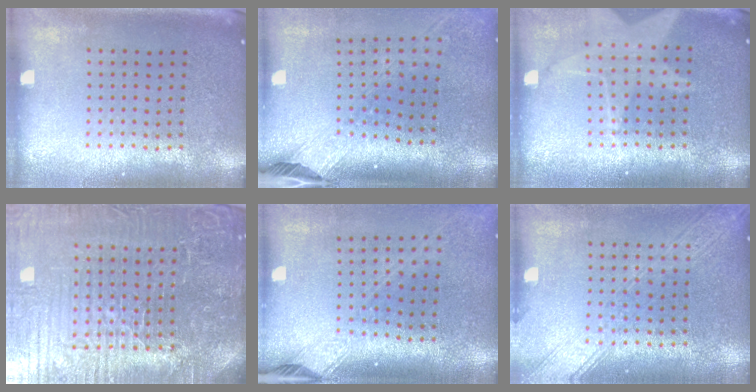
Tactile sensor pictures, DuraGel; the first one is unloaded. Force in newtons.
{"total": 2.6, "press": 1.9, "slide": 1.7}
{"total": 1.7, "press": 1.4, "slide": 1.0}
{"total": 7.2, "press": 6.4, "slide": 3.3}
{"total": 2.2, "press": 1.7, "slide": 1.4}
{"total": 3.4, "press": 3.3, "slide": 0.4}